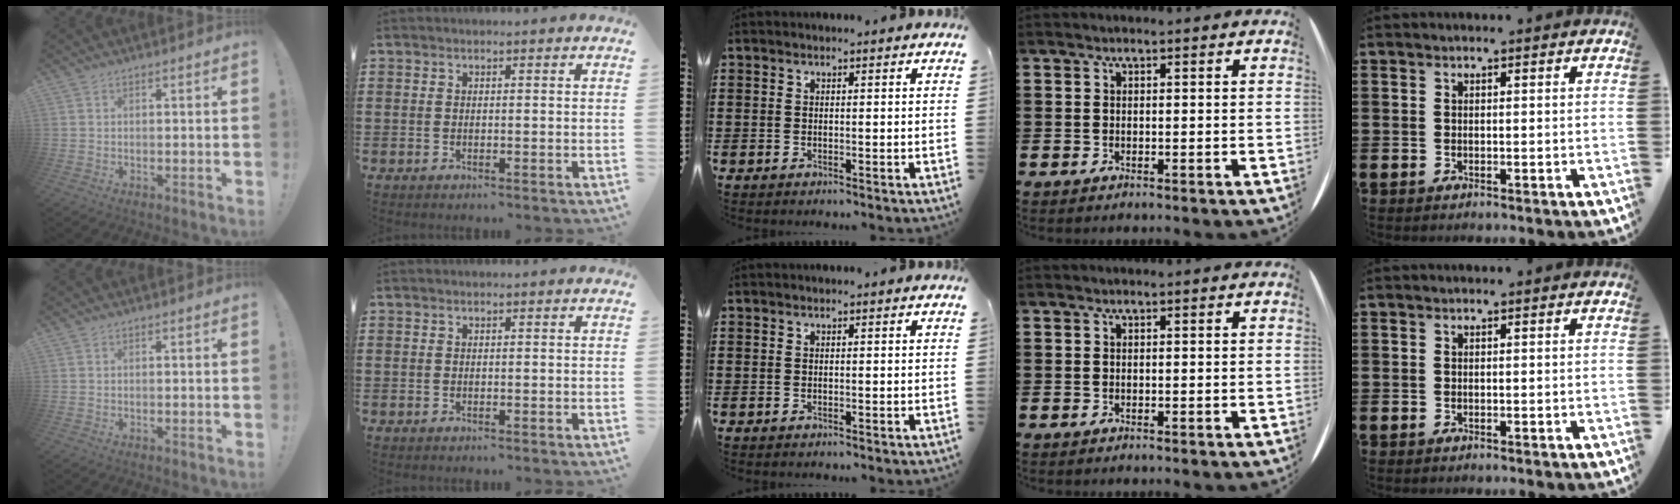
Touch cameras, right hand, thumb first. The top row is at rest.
{}